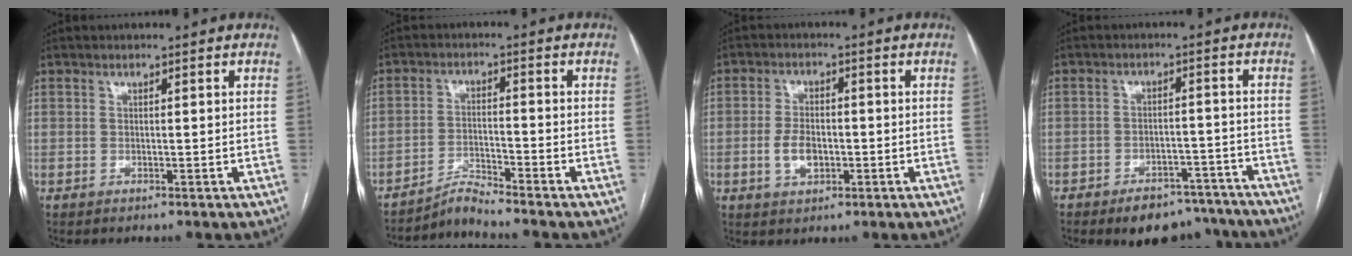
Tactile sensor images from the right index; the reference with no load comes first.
{"total": 4.2, "force": [-4.0, -1.4, 0.0], "torque": [-0.007, -0.018, -0.072]}
{"total": 4.9, "force": [-1.2, 2.8, 3.8], "torque": [-0.076, 0.005, -0.017]}
{"total": 11.0, "force": [-9.3, 4.8, 3.4], "torque": [-0.021, 0.019, -0.118]}